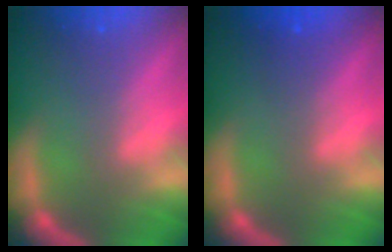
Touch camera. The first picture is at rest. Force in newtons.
{"total": 1.5}